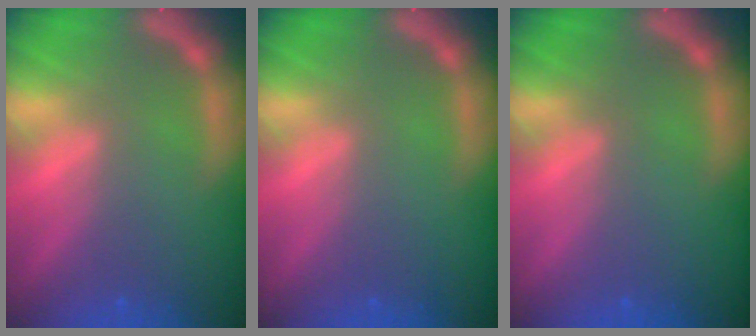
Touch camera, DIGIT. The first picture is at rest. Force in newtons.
{"total": 0.0}
{"total": 0.0}